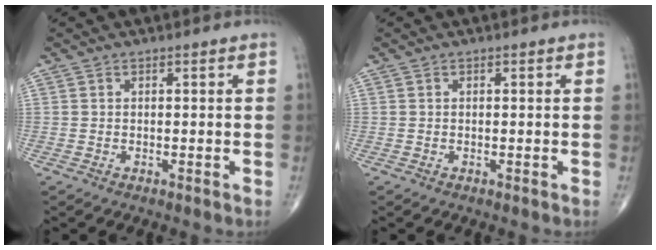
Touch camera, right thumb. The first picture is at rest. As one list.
[{"total": 0.0}]